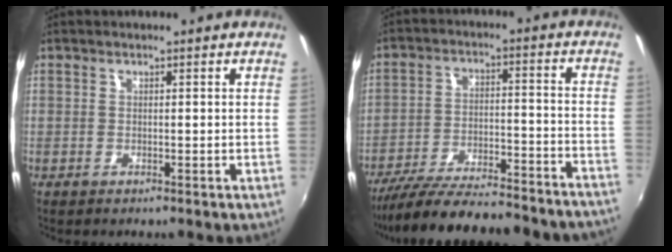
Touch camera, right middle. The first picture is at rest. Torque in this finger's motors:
{"motor_torque": [1.09, -1.05, 0.53, 0.11]}